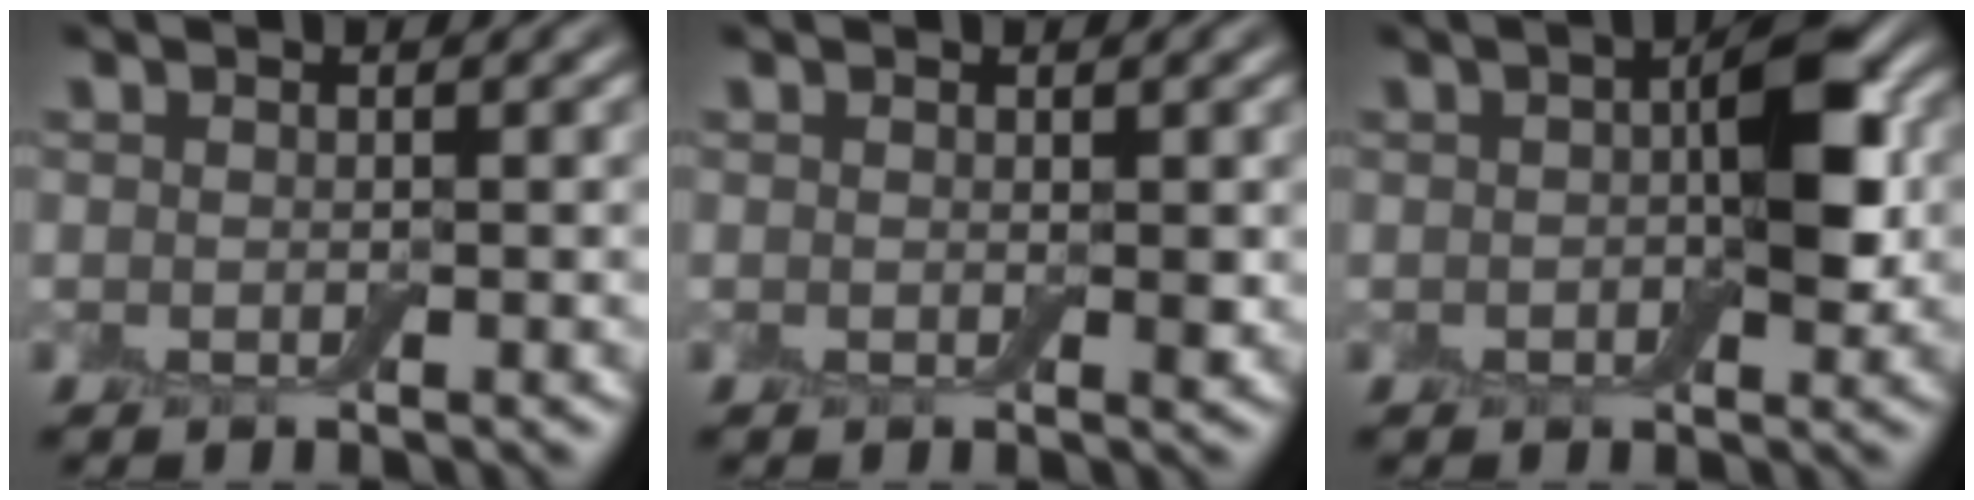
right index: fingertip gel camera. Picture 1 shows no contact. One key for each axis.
{"total": 0.6, "fx": 0.2, "fy": 0.4, "fz": 0.3, "tx": 0.000, "ty": 0.000, "tz": 0.002}
{"total": 5.1, "fx": 0.6, "fy": 2.2, "fz": 4.5, "tx": -0.058, "ty": 0.010, "tz": 0.006}